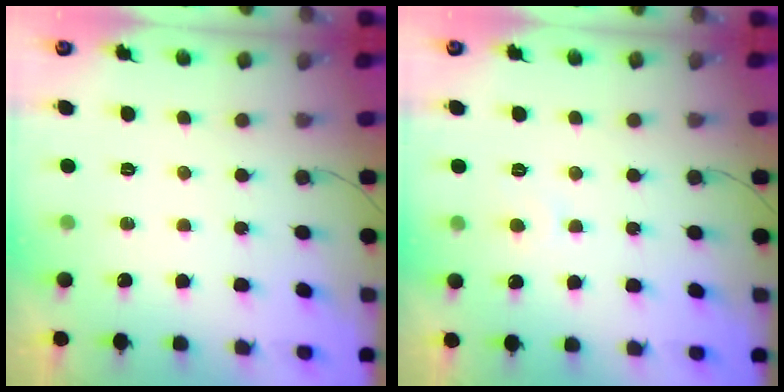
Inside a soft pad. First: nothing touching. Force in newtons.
{"total": 3.1, "press": 3.1, "slide": 0.2}